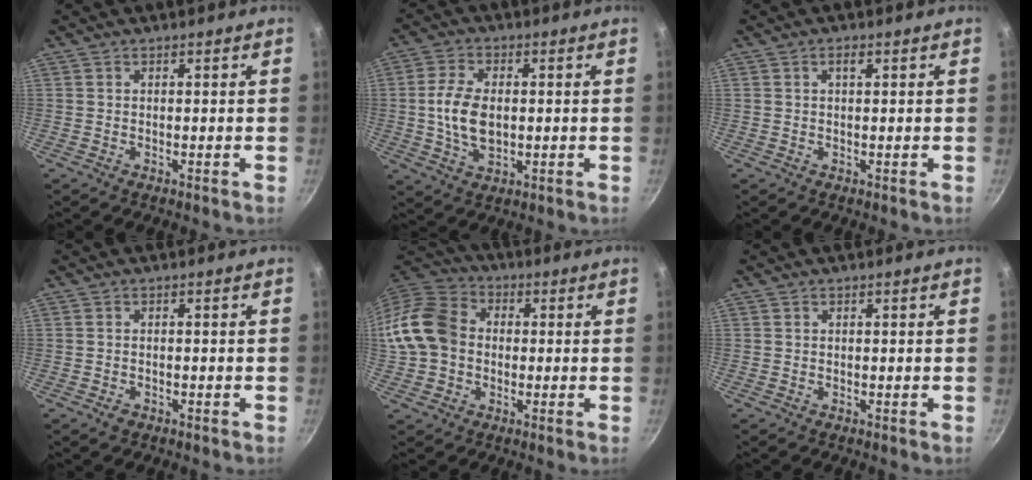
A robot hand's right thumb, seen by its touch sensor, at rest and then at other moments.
{"total": 9.0, "force": [0.1, 5.5, 7.1], "torque": [-0.133, 0.001, 0.001]}
{"total": 1.5, "force": [0.5, 0.5, 1.3], "torque": [-0.023, 0.004, 0.008]}
{"total": 1.3, "force": [-0.7, 0.9, 0.5], "torque": [-0.015, 0.003, -0.009]}
{"total": 14.2, "force": [-0.3, 11.5, 8.4], "torque": [-0.144, 0.029, -0.018]}
{"total": 0.0}